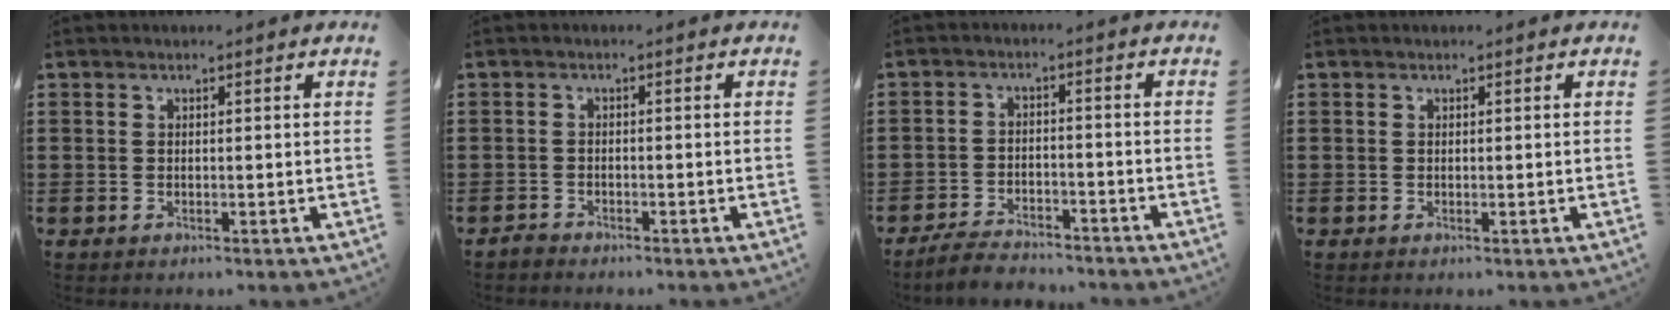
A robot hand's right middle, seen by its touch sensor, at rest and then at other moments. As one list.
[{"total": 1.2, "force": [-1.1, 0.4, 0.1], "torque": [-0.007, 0.002, -0.025]}, {"total": 4.1, "force": [-3.9, 0.8, 0.8], "torque": [-0.016, 0.009, -0.081]}, {"total": 0.0}]